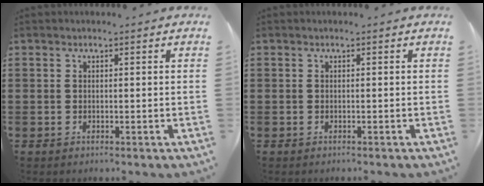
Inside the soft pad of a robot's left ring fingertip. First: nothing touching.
{"total": 0.0}